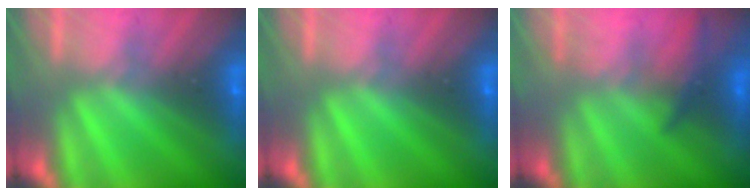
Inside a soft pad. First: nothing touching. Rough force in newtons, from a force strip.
{"total": 0.0}
{"total": 1.9}